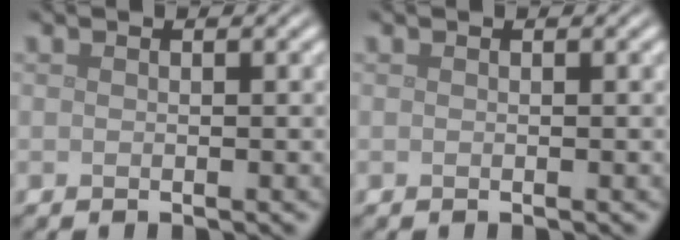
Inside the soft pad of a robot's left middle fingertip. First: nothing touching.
{"total": 0.0}